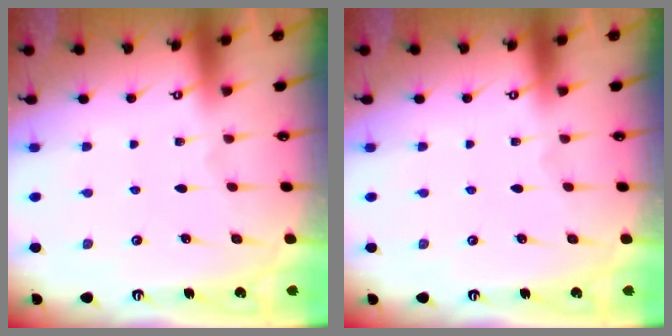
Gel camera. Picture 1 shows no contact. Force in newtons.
{"total": 0.0}